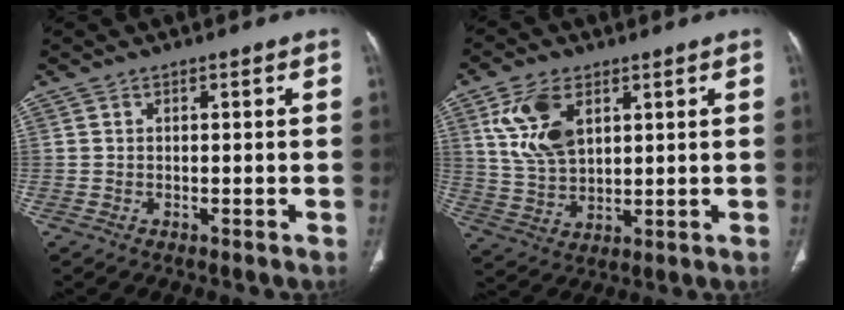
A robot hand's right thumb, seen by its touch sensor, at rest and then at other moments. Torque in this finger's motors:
{"motor_torque": [0.88, 2.22, 1.13, 0.64, 0.14]}